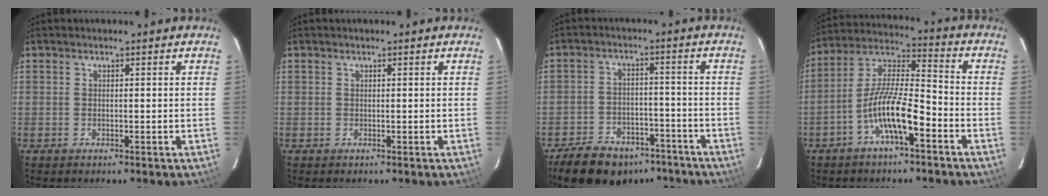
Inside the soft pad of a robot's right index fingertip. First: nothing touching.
{"total": 0.0}
{"total": 16.3, "force": [-12.2, 8.7, 6.6], "torque": [-0.153, 0.019, -0.167]}
{"total": 11.6, "force": [-5.8, 2.5, 9.7], "torque": [-0.194, 0.008, -0.109]}